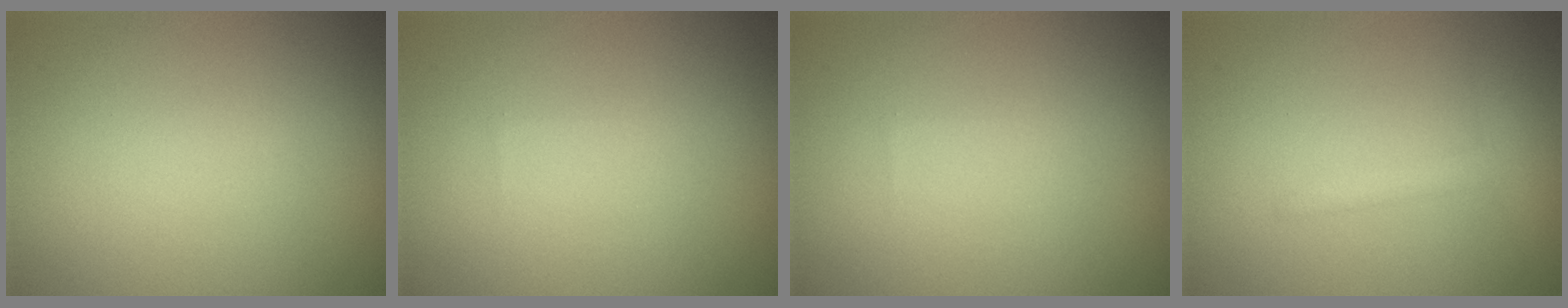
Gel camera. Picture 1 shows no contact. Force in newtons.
{"total": 0.0}
{"total": 0.0}
{"total": 1.6, "press": 1.6, "slide": 0.1}